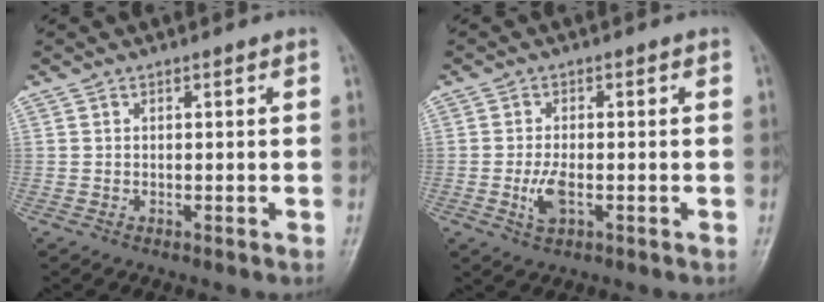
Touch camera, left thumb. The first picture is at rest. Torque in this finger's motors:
{"motor_torque": [0.01, 0.07, 0.14, 0.02, 0.01]}